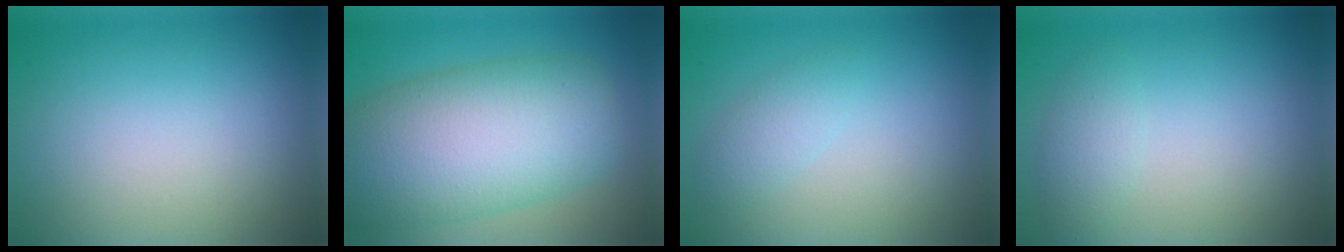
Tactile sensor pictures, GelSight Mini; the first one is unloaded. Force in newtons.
{"total": 11.3, "press": 11.3, "slide": 0.3}
{"total": 1.6, "press": 1.6, "slide": 0.0}
{"total": 1.7, "press": 1.7, "slide": 0.1}